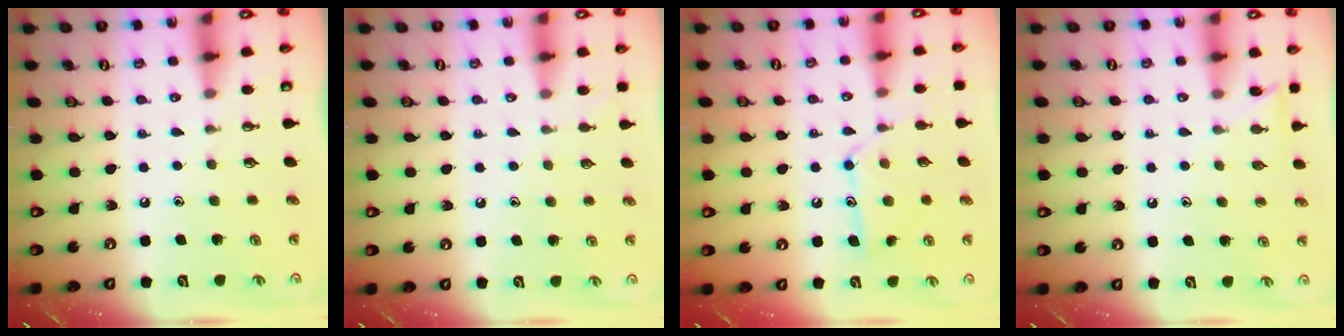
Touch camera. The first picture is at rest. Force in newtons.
{"total": 2.9, "press": 2.9, "slide": 0.4}
{"total": 12.0, "press": 12.0, "slide": 0.5}
{"total": 6.8, "press": 6.8, "slide": 0.6}